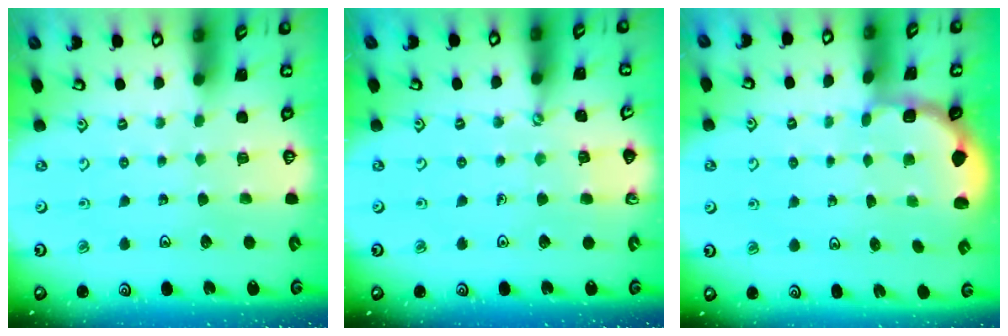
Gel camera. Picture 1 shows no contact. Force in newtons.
{"total": 2.3, "press": 2.2, "slide": 0.3}
{"total": 1.9, "press": 1.7, "slide": 0.7}